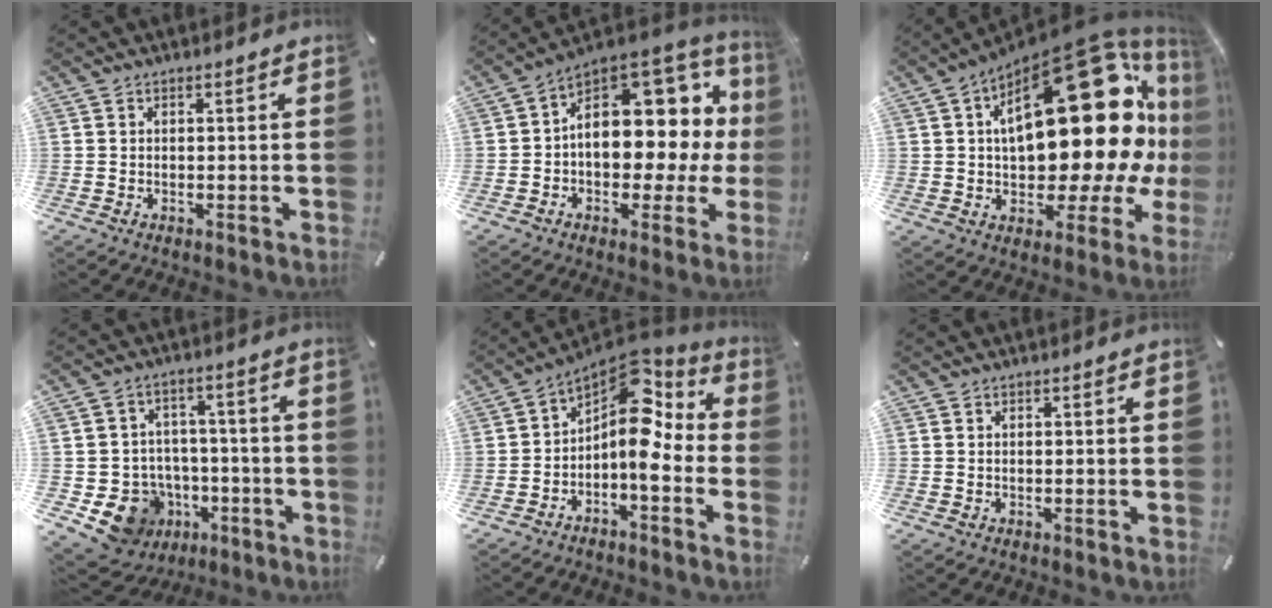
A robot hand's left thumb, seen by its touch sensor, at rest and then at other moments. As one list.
[{"total": 13.1, "force": [3.3, 9.5, 8.3], "torque": [-0.090, -0.055, 0.053]}, {"total": 34.9, "force": [8.0, 16.7, 29.6], "torque": [-0.427, -0.075, 0.144]}, {"total": 11.2, "force": [-4.3, 10.0, 2.6], "torque": [-0.041, 0.022, -0.061]}, {"total": 11.6, "force": [2.2, 6.7, 9.2], "torque": [-0.132, -0.040, 0.031]}, {"total": 0.0}]